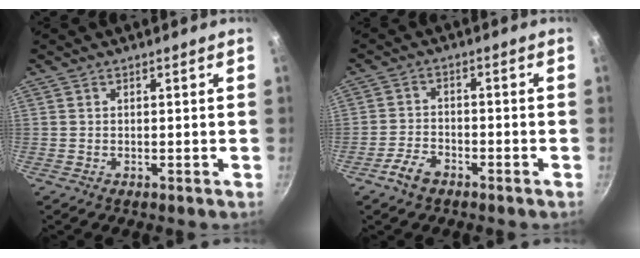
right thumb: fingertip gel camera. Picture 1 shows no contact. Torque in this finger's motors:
{"motor_torque": [0.77, 0.12, 0.38, -0.18, -0.01]}